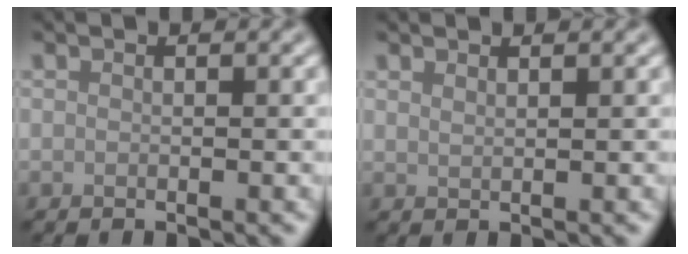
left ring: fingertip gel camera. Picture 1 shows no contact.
{"total": 0.8, "force": [0.8, 0.2, 0.3], "torque": [-0.001, 0.000, 0.013]}